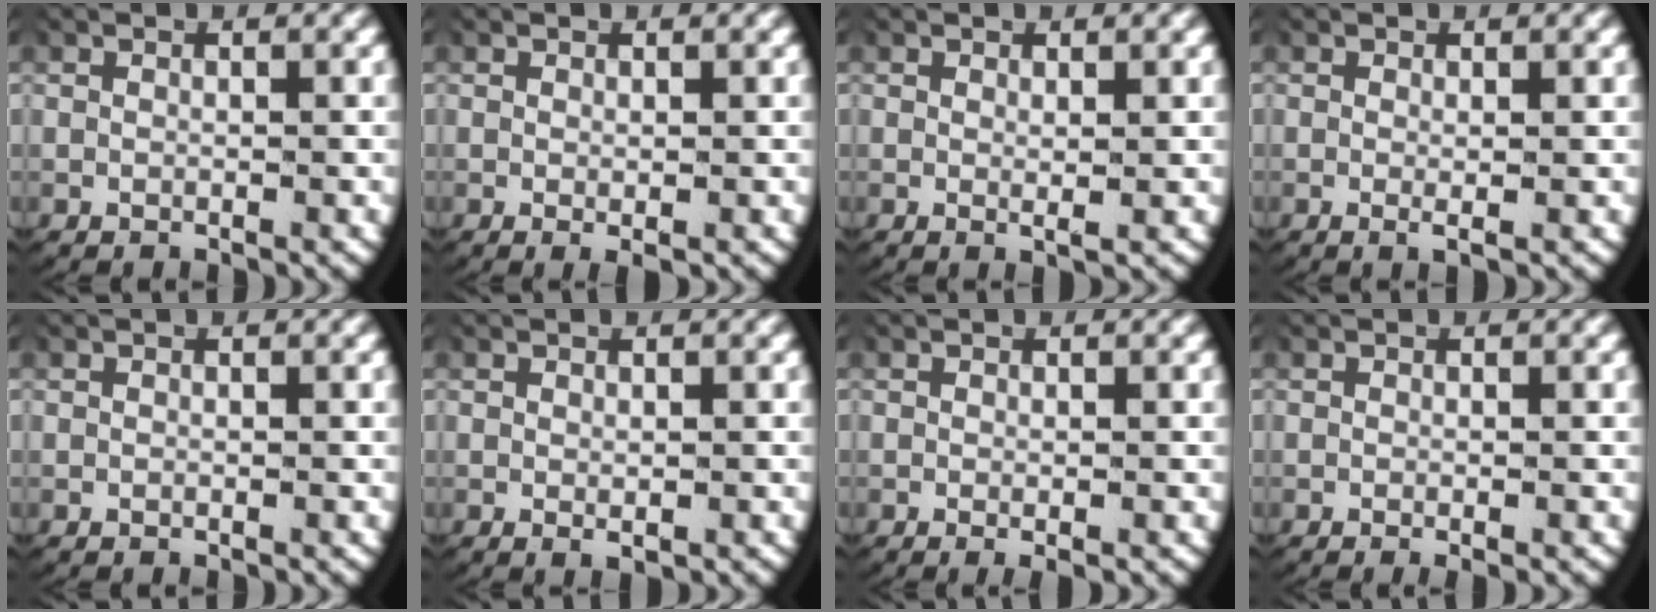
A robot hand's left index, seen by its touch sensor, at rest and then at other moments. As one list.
[{"total": 0.9, "force": [-0.3, 0.2, 0.8], "torque": [-0.016, -0.007, -0.001]}, {"total": 0.8, "force": [0.4, 0.0, 0.7], "torque": [-0.016, -0.011, 0.009]}, {"total": 0.9, "force": [-0.1, 0.1, 0.9], "torque": [-0.023, -0.008, -0.001]}, {"total": 0.0}, {"total": 0.8, "force": [-0.2, 0.4, 0.7], "torque": [-0.016, -0.010, 0.002]}, {"total": 0.9, "force": [-0.5, 0.2, 0.7], "torque": [-0.013, -0.002, -0.008]}, {"total": 0.7, "force": [-0.5, 0.2, 0.5], "torque": [-0.006, 0.003, -0.011]}]